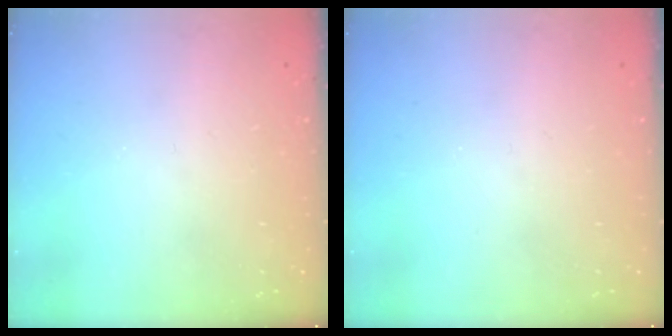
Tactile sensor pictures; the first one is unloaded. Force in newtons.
{"total": 0.0}